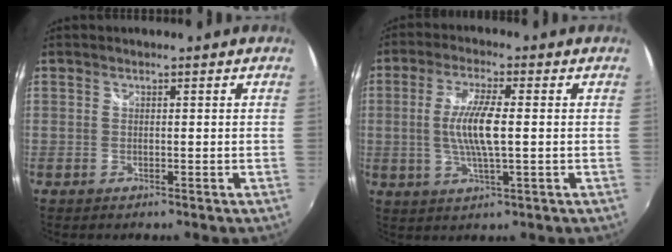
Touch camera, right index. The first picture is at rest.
{"total": 8.5, "force": [-0.2, 1.6, 8.4], "torque": [-0.164, -0.002, -0.003]}